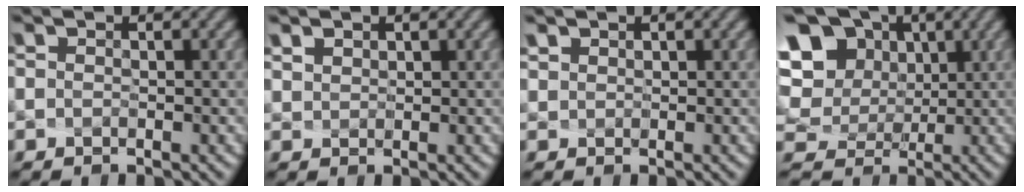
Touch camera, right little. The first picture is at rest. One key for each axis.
{"total": 2.2, "fx": 1.8, "fy": 1.2, "fz": 0.7, "tx": -0.025, "ty": 0.013, "tz": 0.029}
{"total": 1.5, "fx": 1.2, "fy": 0.8, "fz": 0.3, "tx": 0.000, "ty": 0.014, "tz": 0.016}
{"total": 10.8, "fx": 3.6, "fy": 8.9, "fz": 4.9, "tx": -0.136, "ty": 0.036, "tz": 0.054}